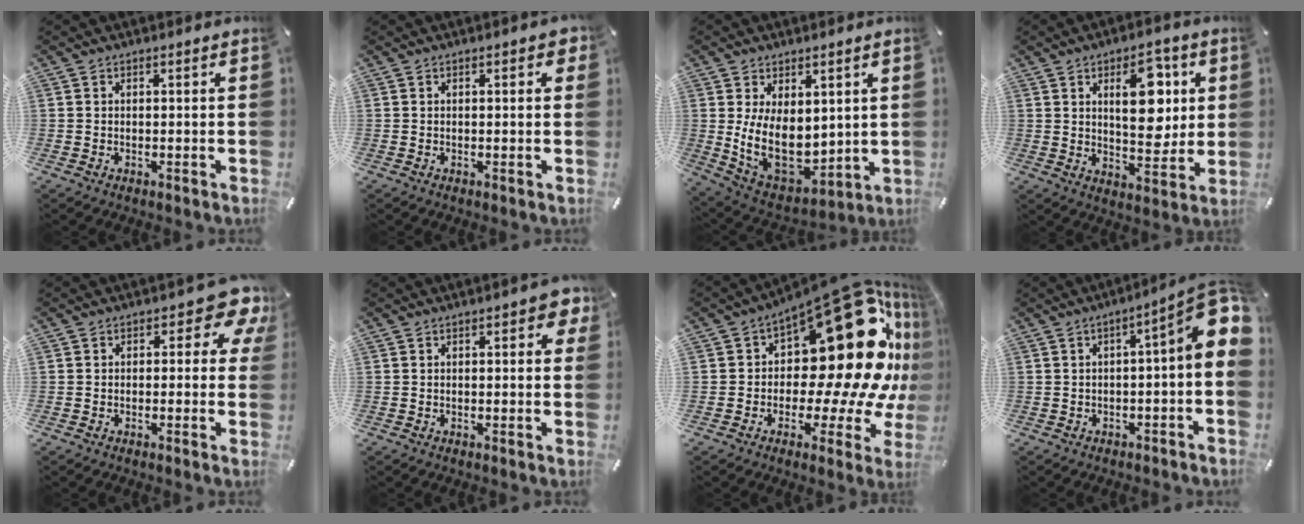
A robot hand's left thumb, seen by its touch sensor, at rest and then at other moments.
{"total": 1.4, "force": [0.3, 0.6, 1.3], "torque": [-0.009, -0.001, 0.000]}
{"total": 14.0, "force": [1.7, 10.0, 9.7], "torque": [-0.179, -0.040, 0.037]}
{"total": 14.3, "force": [4.6, 7.8, 11.0], "torque": [-0.147, -0.007, 0.075]}
{"total": 7.8, "force": [3.0, 4.1, 5.9], "torque": [-0.062, -0.018, 0.046]}
{"total": 3.5, "force": [1.1, 1.6, 2.9], "torque": [-0.036, -0.001, 0.014]}
{"total": 33.3, "force": [8.6, 16.8, 27.4], "torque": [-0.362, -0.102, 0.176]}
{"total": 10.8, "force": [2.1, 2.6, 10.3], "torque": [-0.131, -0.030, 0.034]}